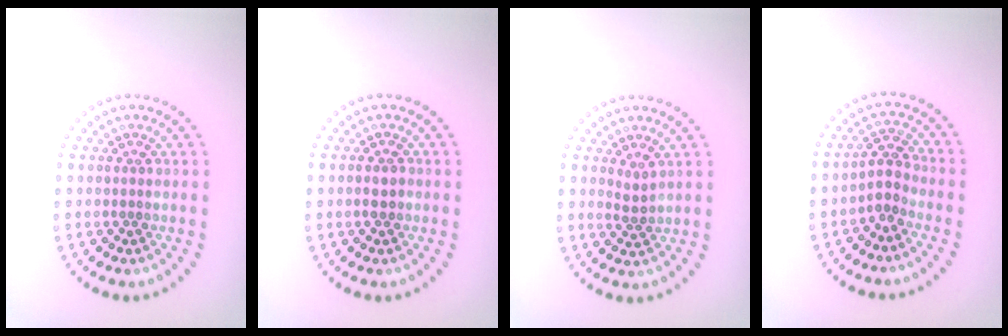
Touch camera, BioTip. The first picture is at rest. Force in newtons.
{"total": 1.0, "press": 1.0, "slide": 0.3}
{"total": 1.0, "press": 0.8, "slide": 0.5}
{"total": 2.0, "press": 1.6, "slide": 1.3}